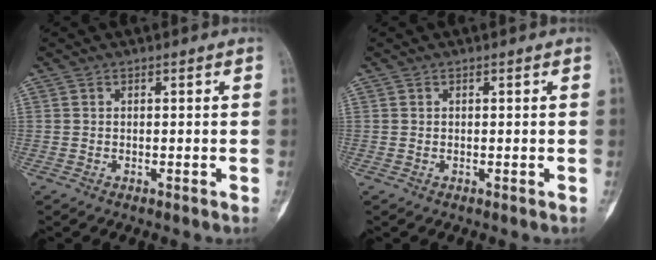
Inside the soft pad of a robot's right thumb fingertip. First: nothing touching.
{"total": 0.0}